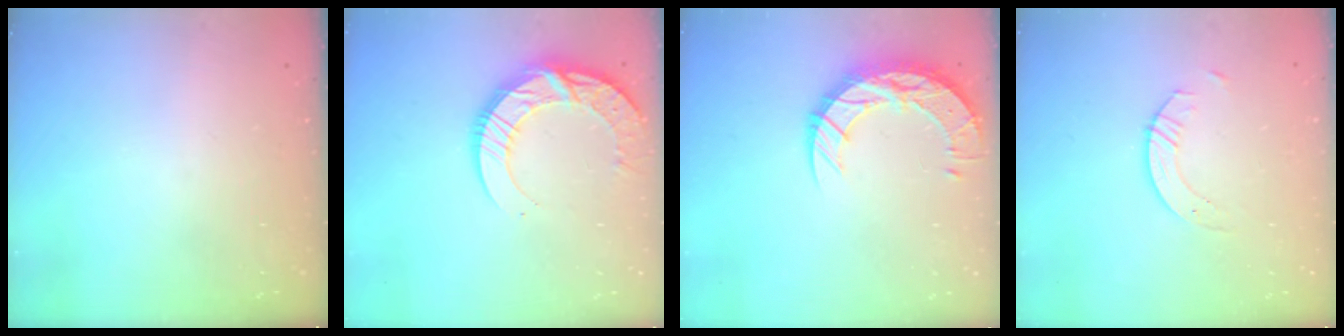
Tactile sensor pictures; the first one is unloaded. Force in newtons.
{"total": 14.6, "press": 14.6, "slide": 1.2}
{"total": 16.5, "press": 16.4, "slide": 1.2}
{"total": 3.5, "press": 3.5, "slide": 0.4}